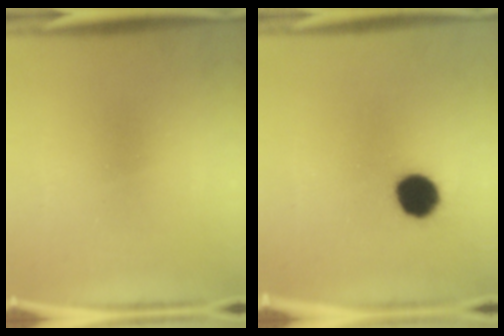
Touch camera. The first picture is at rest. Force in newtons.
{"total": 9.1}